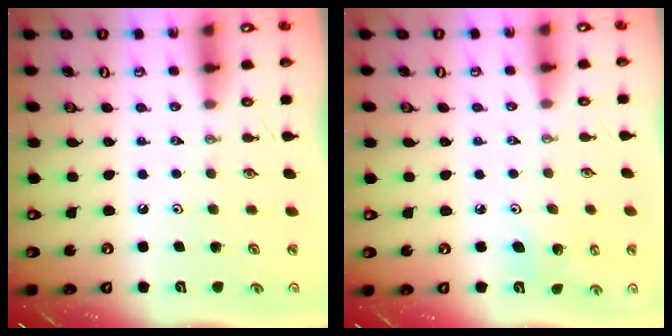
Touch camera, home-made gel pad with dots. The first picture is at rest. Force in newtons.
{"total": 4.2, "press": 3.7, "slide": 1.9}